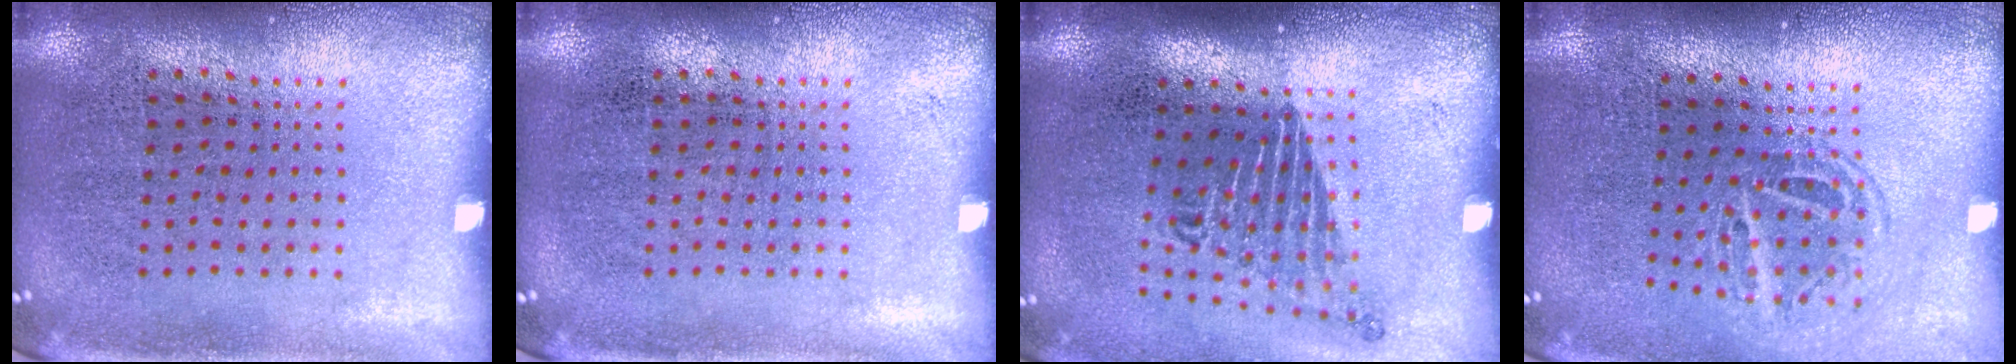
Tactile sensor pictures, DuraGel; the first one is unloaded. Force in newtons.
{"total": 0.0}
{"total": 1.7, "press": 1.2, "slide": 1.3}
{"total": 1.6, "press": 1.1, "slide": 1.2}